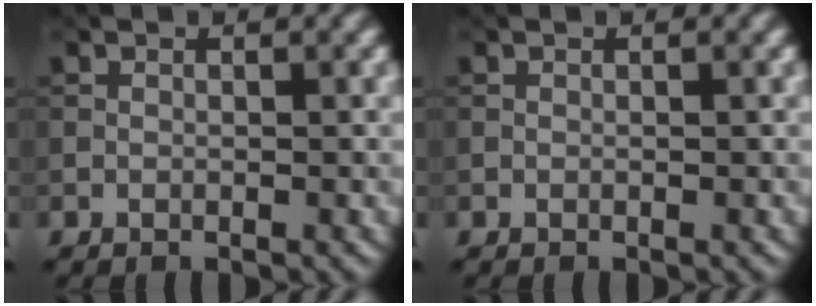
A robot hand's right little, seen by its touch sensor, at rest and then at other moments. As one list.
[{"total": 0.0}]